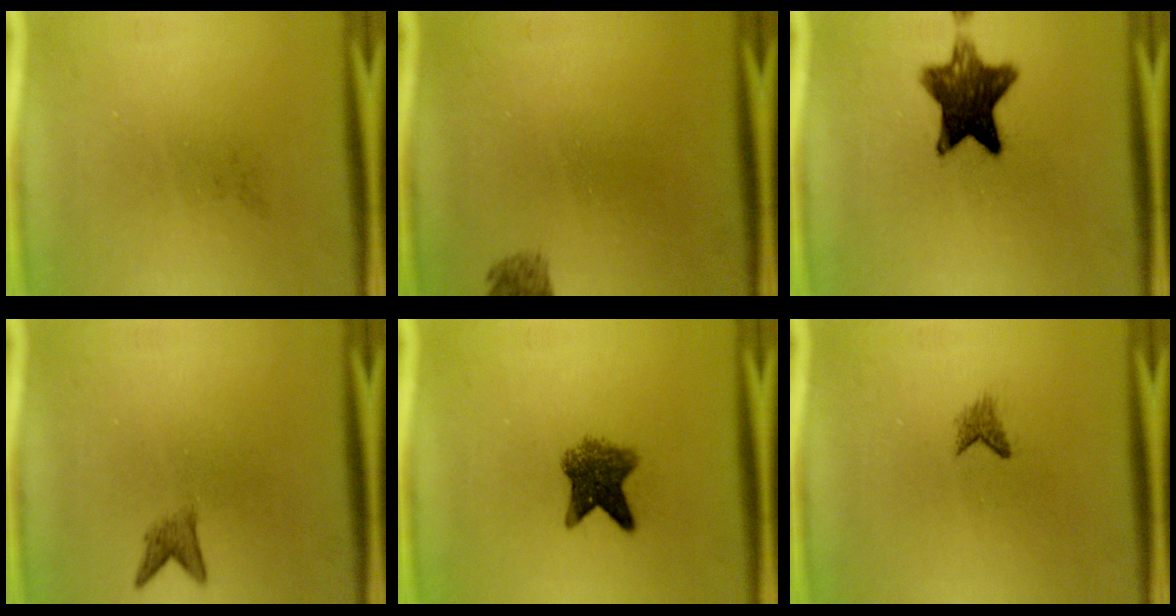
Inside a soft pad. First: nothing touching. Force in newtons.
{"total": 1.4}
{"total": 10.0}
{"total": 1.8}
{"total": 6.3}
{"total": 1.2}